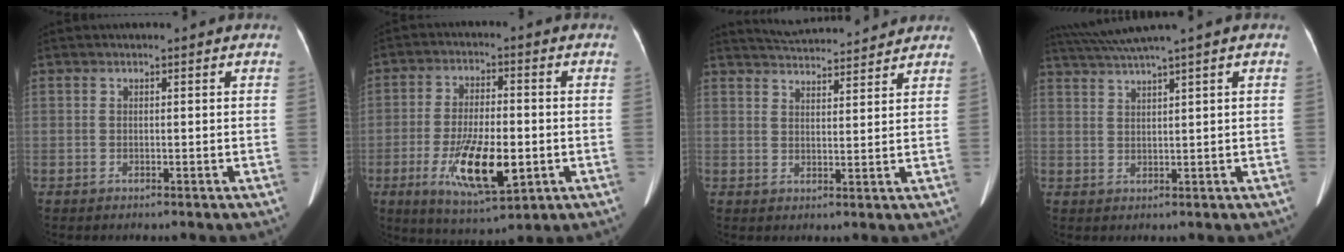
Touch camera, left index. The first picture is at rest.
{"total": 12.0, "force": [-3.3, 3.6, 10.9], "torque": [-0.206, -0.016, -0.051]}
{"total": 10.9, "force": [10.5, 1.0, 2.7], "torque": [-0.050, 0.021, 0.147]}
{"total": 5.0, "force": [3.9, -1.6, 2.7], "torque": [-0.060, 0.012, 0.080]}